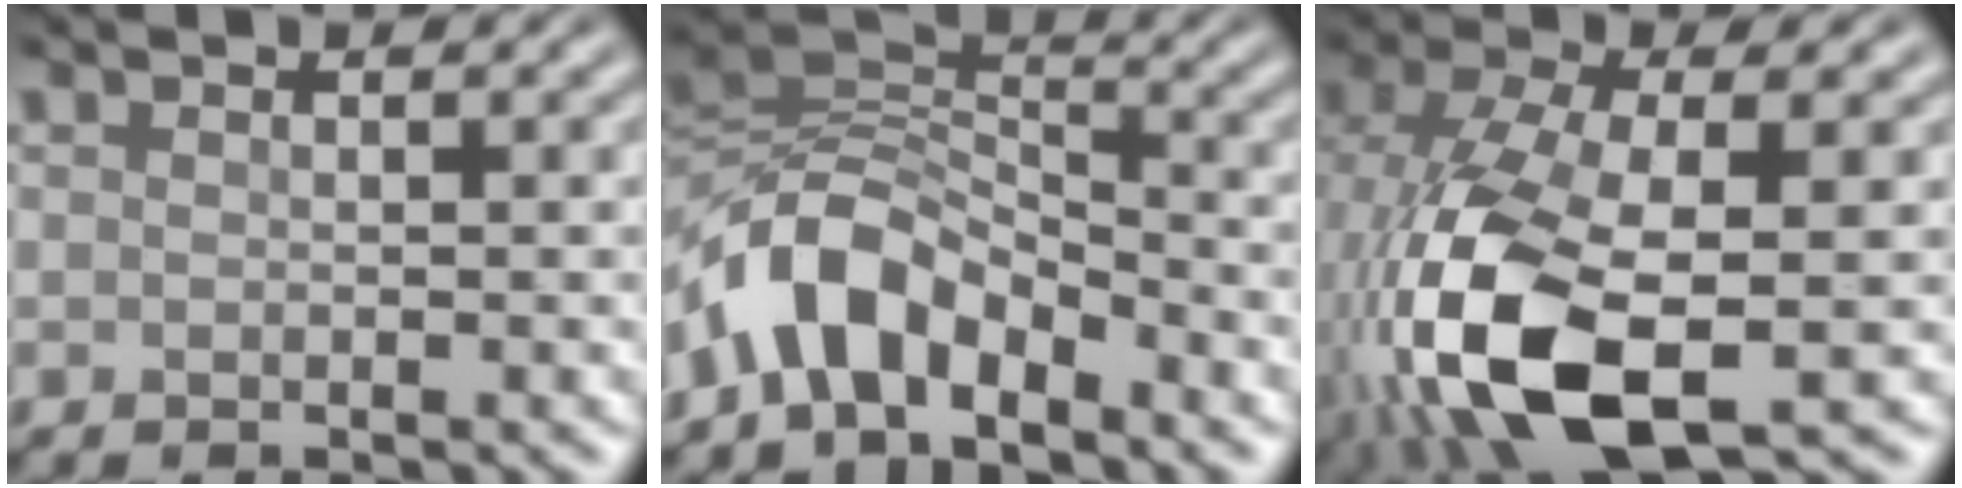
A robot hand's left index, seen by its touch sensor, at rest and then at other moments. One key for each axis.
{"total": 6.5, "fx": -4.3, "fy": 3.2, "fz": 3.7, "tx": -0.059, "ty": 0.005, "tz": -0.090}
{"total": 12.5, "fx": -3.9, "fy": 5.6, "fz": 10.5, "tx": -0.238, "ty": -0.018, "tz": -0.075}